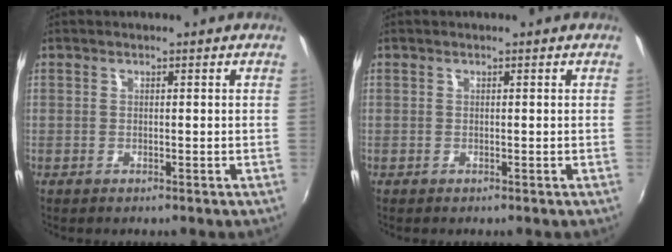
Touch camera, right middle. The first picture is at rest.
{"total": 0.0}